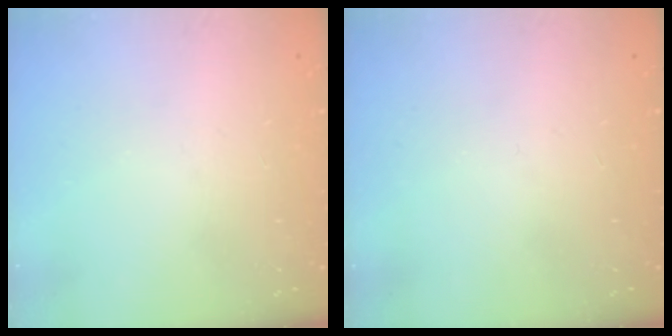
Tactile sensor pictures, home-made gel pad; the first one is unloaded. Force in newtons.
{"total": 0.0}